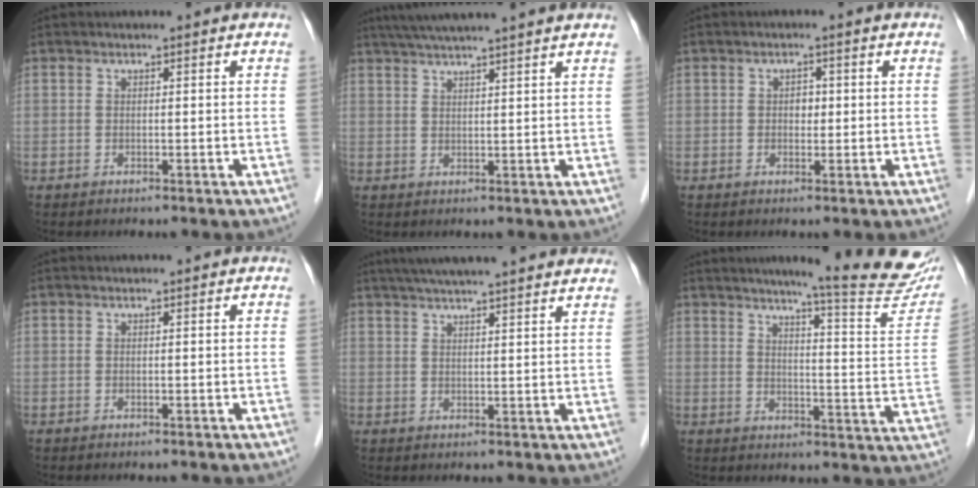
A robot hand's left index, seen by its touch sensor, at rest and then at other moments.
{"total": 10.2, "force": [8.6, -1.1, 5.4], "torque": [-0.088, 0.030, 0.114]}
{"total": 1.7, "force": [0.1, 1.2, 1.2], "torque": [-0.015, 0.005, 0.000]}
{"total": 0.0}
{"total": 18.8, "force": [16.3, 1.2, 9.2], "torque": [-0.146, 0.036, 0.210]}
{"total": 18.3, "force": [15.9, 0.2, 9.0], "torque": [-0.107, -0.066, 0.181]}